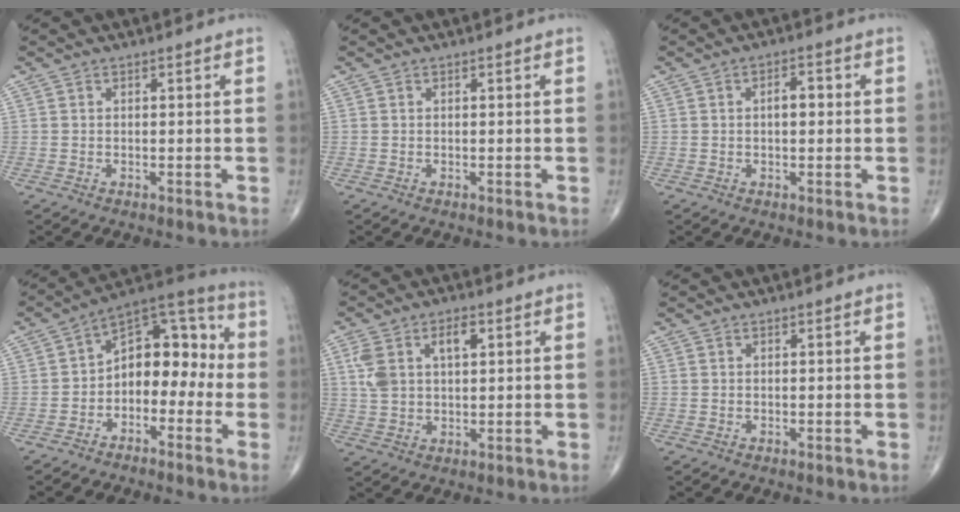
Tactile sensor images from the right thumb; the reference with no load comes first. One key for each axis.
{"total": 0.0}
{"total": 3.3, "fx": 0.2, "fy": 1.7, "fz": 2.8, "tx": -0.038, "ty": 0.008, "tz": 0.001}
{"total": 12.7, "fx": -2.0, "fy": 8.2, "fz": 9.4, "tx": -0.097, "ty": 0.056, "tz": -0.049}
{"total": 8.4, "fx": 2.7, "fy": 4.7, "fz": 6.4, "tx": -0.124, "ty": 0.011, "tz": 0.055}
{"total": 0.0}